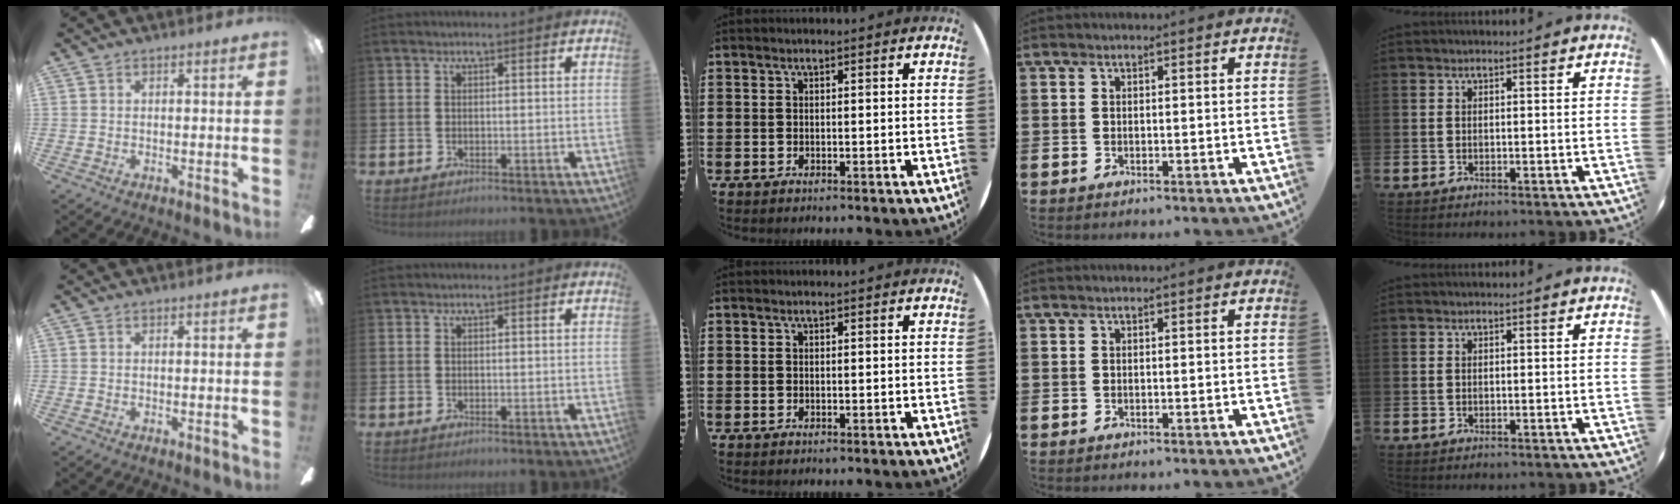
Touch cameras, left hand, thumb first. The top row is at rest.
{}